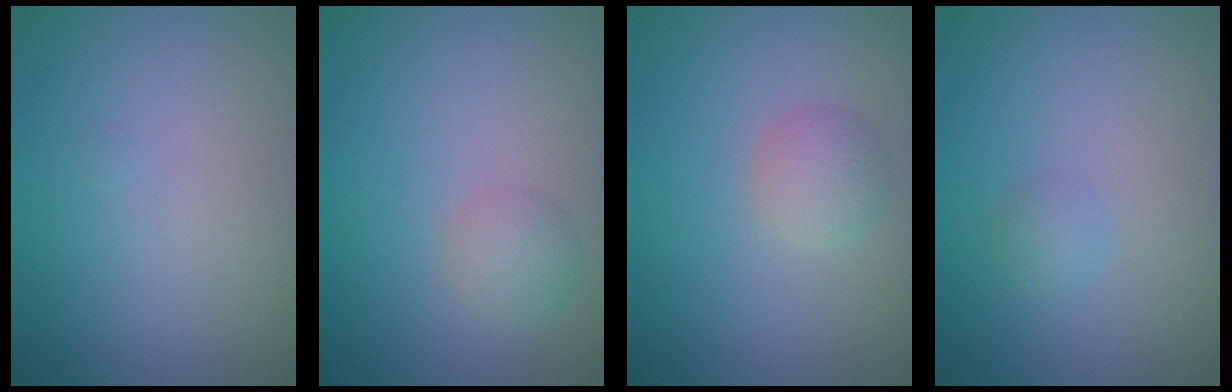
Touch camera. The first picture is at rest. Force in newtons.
{"total": 1.7, "press": 1.7, "slide": 0.1}
{"total": 1.9, "press": 1.9, "slide": 0.1}
{"total": 1.0, "press": 1.0, "slide": 0.1}